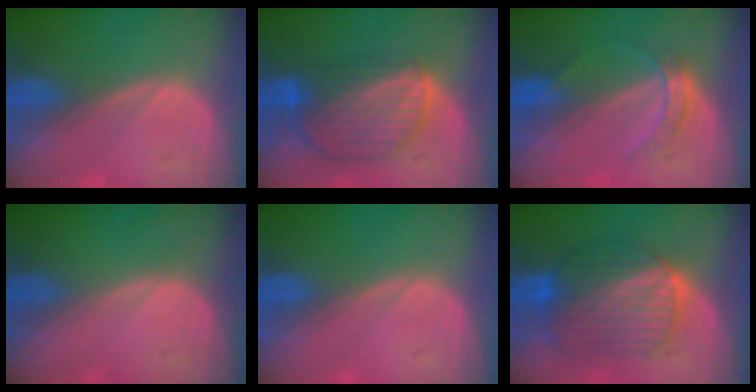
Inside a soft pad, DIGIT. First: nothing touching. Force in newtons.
{"total": 9.0, "press": 7.8, "slide": 4.5}
{"total": 3.5, "press": 3.2, "slide": 1.5}
{"total": 0.0}
{"total": 0.0}
{"total": 9.5, "press": 9.4, "slide": 0.9}